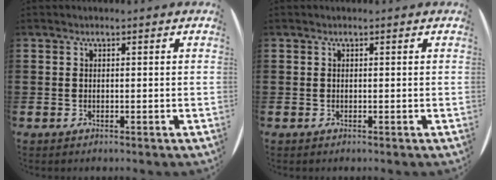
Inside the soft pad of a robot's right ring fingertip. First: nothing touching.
{"total": 0.0}